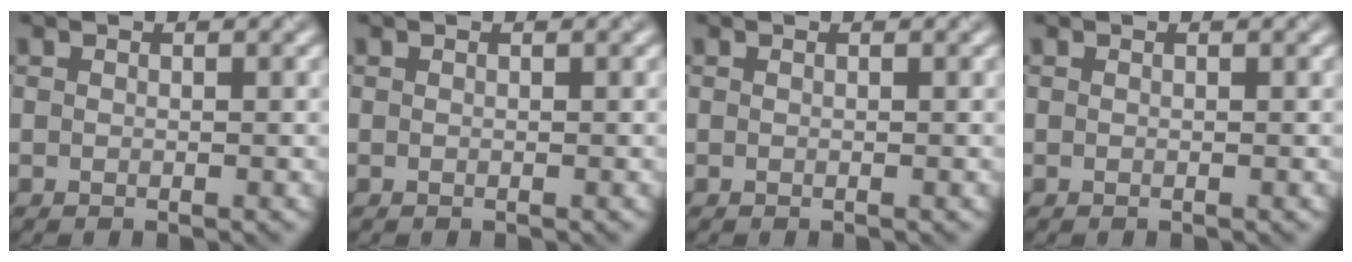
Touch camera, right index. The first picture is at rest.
{"total": 0.0}
{"total": 0.0}
{"total": 0.0}